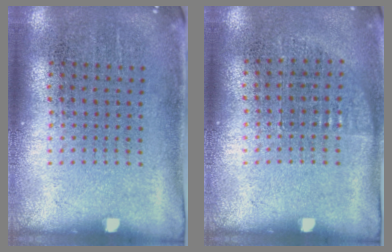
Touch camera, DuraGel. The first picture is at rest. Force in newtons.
{"total": 0.7, "press": 0.6, "slide": 0.4}